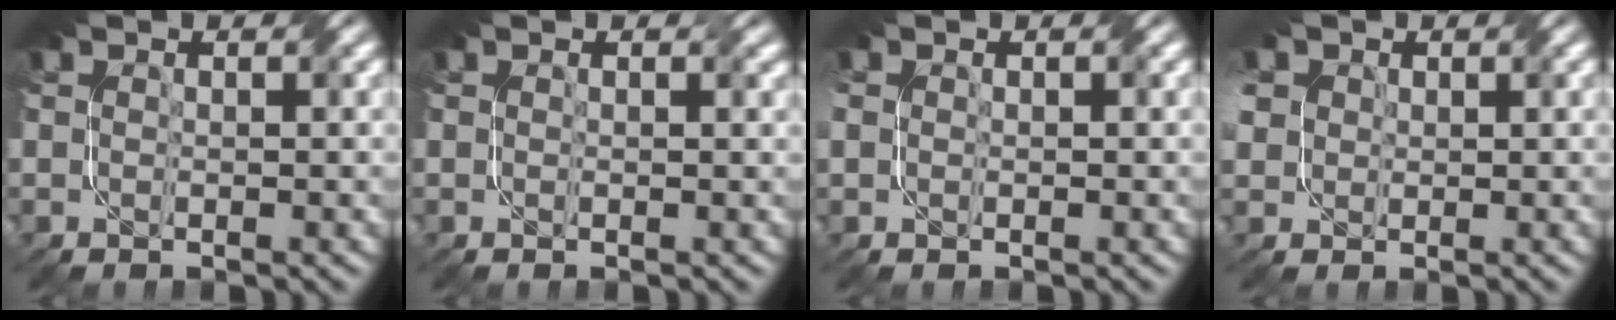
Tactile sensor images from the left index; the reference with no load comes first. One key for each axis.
{"total": 0.0}
{"total": 1.3, "fx": -0.1, "fy": 1.1, "fz": 0.6, "tx": -0.009, "ty": -0.004, "tz": -0.004}
{"total": 4.3, "fx": 1.1, "fy": 3.8, "fz": 1.9, "tx": -0.053, "ty": 0.024, "tz": 0.007}